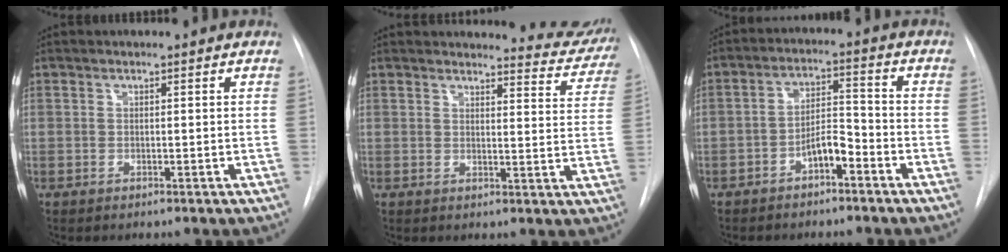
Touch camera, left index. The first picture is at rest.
{"total": 9.4, "force": [9.3, 1.5, 0.9], "torque": [0.015, -0.049, 0.079]}
{"total": 5.1, "force": [-3.3, 1.7, 3.5], "torque": [-0.065, 0.014, -0.055]}